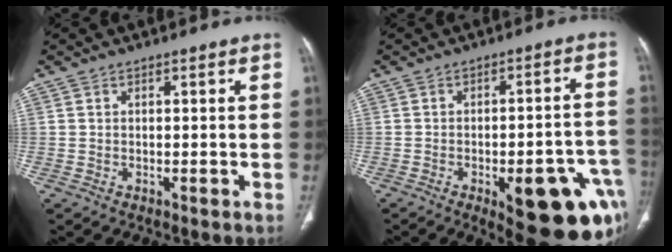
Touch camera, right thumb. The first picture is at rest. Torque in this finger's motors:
{"motor_torque": [2.38, 2.63, 1.37, -1.40, 0.32]}